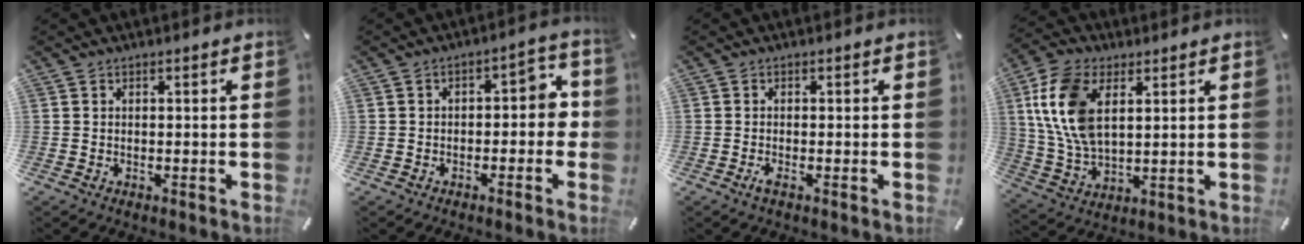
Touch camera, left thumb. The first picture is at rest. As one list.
[{"total": 5.5, "force": [-1.6, 3.3, 4.1], "torque": [-0.056, 0.016, -0.035]}, {"total": 1.5, "force": [-0.7, 0.4, 1.3], "torque": [-0.031, -0.002, -0.015]}, {"total": 13.6, "force": [4.1, 8.4, 9.9], "torque": [-0.246, -0.004, 0.070]}]